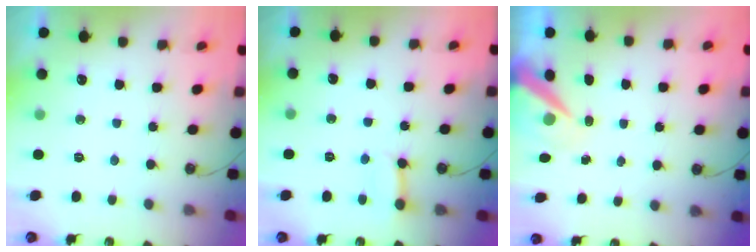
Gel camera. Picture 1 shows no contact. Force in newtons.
{"total": 4.0, "press": 4.0, "slide": 0.4}
{"total": 6.7, "press": 6.7, "slide": 0.8}